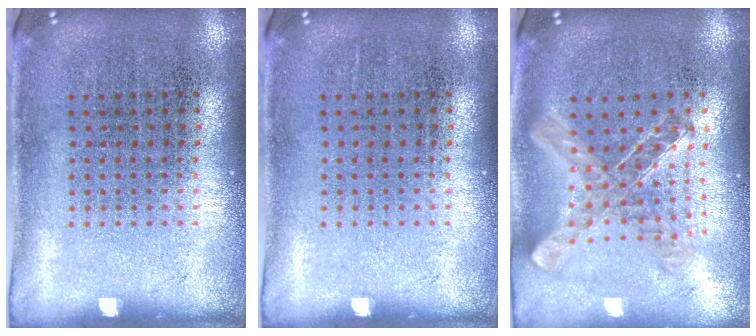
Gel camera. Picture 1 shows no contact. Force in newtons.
{"total": 0.0}
{"total": 0.9, "press": 0.9, "slide": 0.1}